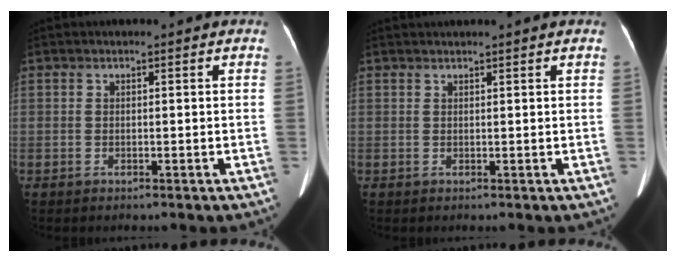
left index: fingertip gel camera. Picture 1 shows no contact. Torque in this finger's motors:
{"motor_torque": [0.11, -0.13, 0.03, 0.02]}